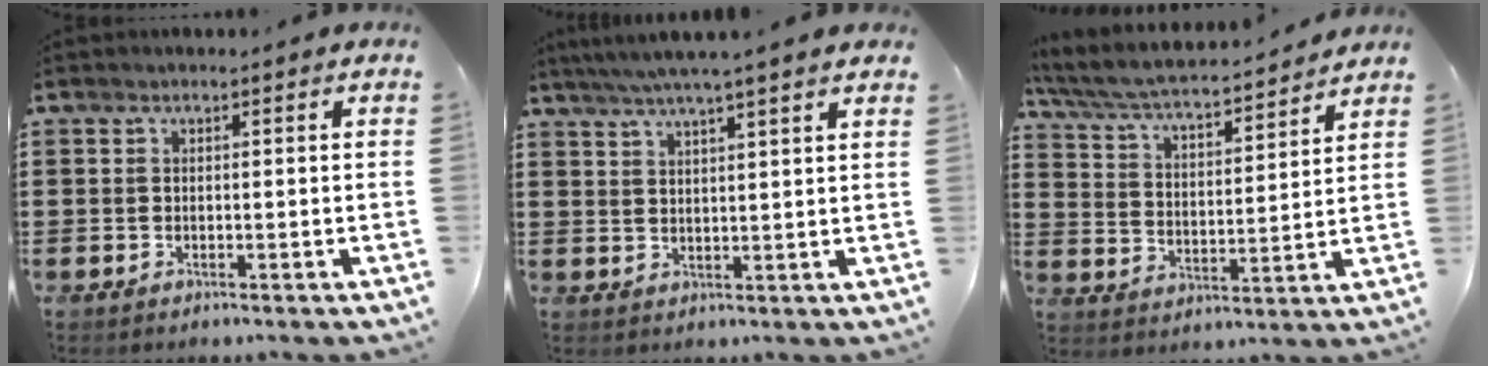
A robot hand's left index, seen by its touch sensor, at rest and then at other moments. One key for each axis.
{"total": 4.0, "fx": 3.5, "fy": -0.4, "fz": 2.0, "tx": -0.049, "ty": -0.009, "tz": 0.061}
{"total": 5.3, "fx": 4.9, "fy": 0.3, "fz": 2.1, "tx": -0.064, "ty": -0.036, "tz": 0.077}